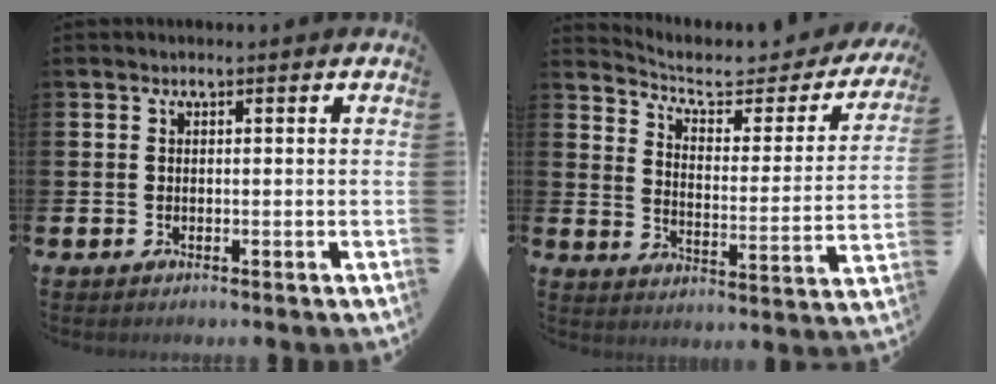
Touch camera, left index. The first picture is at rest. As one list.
[{"total": 6.9, "force": [6.0, 2.4, 2.4], "torque": [-0.071, -0.043, 0.098]}]